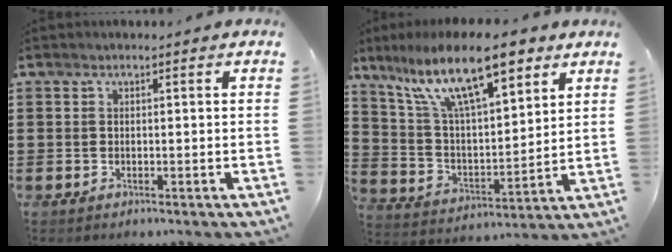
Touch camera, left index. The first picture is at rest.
{"total": 15.6, "force": [10.0, 4.5, 11.1], "torque": [-0.226, -0.023, 0.174]}